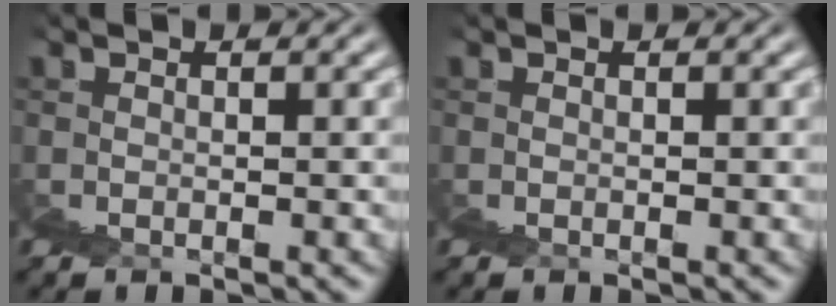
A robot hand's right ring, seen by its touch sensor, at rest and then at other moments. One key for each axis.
{"total": 0.0}